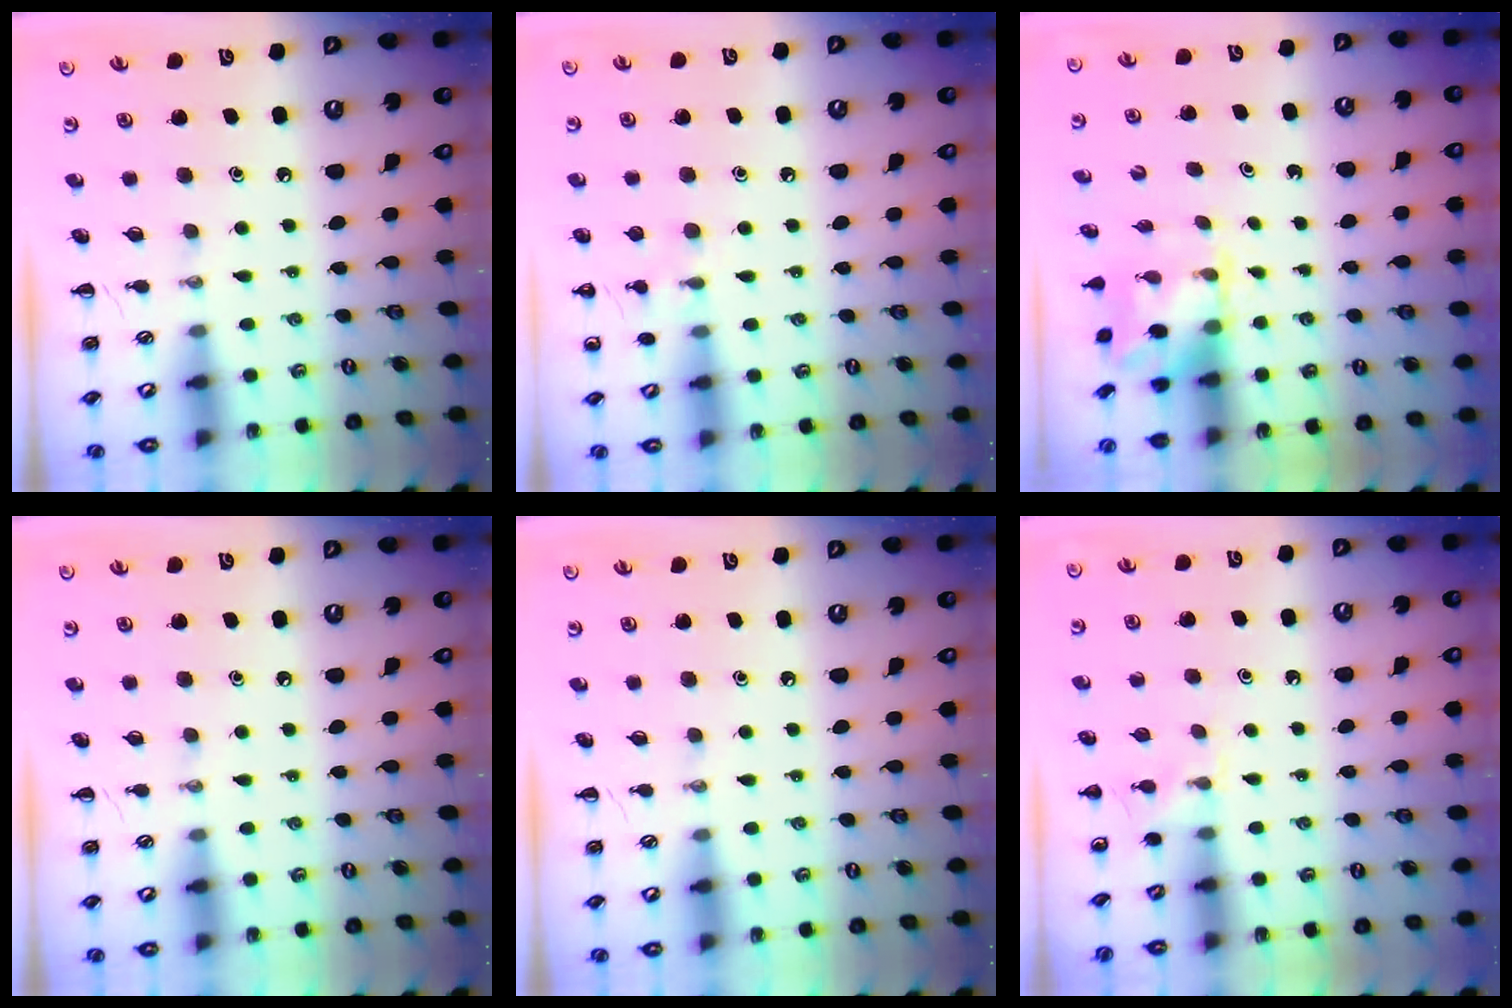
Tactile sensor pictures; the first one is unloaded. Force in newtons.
{"total": 6.1, "press": 5.7, "slide": 2.0}
{"total": 2.0, "press": 1.9, "slide": 0.7}
{"total": 0.0}
{"total": 0.0}
{"total": 4.6, "press": 4.3, "slide": 1.8}